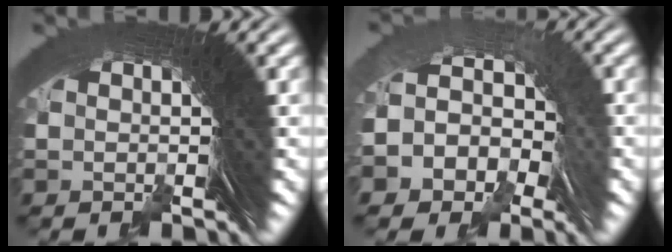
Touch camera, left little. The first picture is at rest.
{"total": 7.8, "force": [-0.3, 6.5, 4.4], "torque": [-0.109, -0.008, -0.013]}